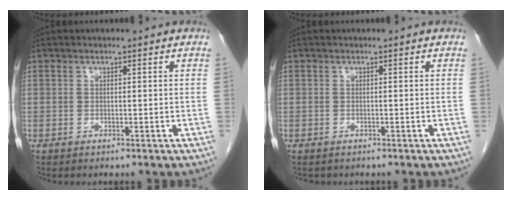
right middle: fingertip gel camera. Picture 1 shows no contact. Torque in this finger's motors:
{"motor_torque": [0.00, 0.01, 0.00, 0.00]}